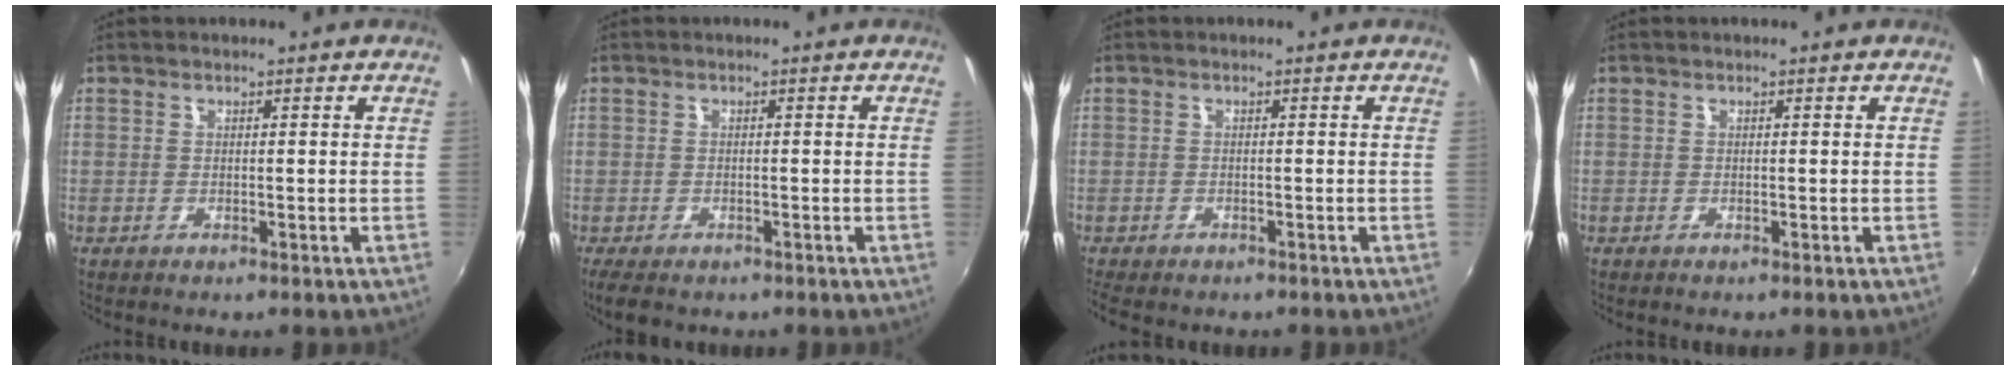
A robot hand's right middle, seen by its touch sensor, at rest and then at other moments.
{"total": 4.3, "force": [-3.0, 2.1, 2.2], "torque": [-0.051, -0.018, -0.049]}
{"total": 3.9, "force": [-3.2, 1.4, 1.8], "torque": [-0.044, -0.021, -0.049]}
{"total": 0.0}